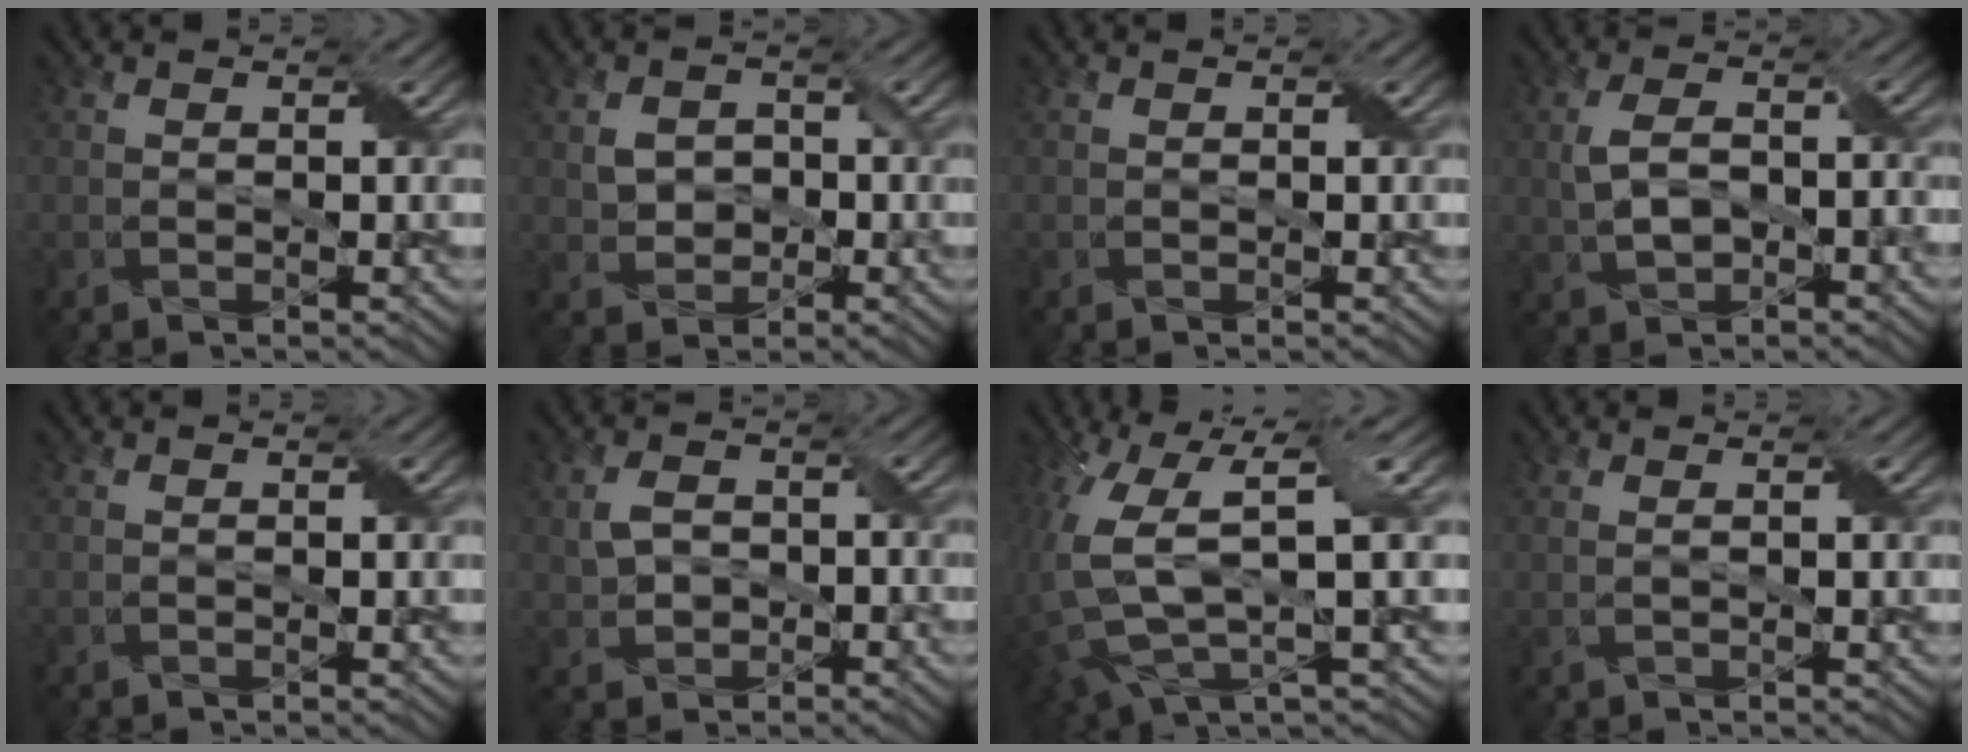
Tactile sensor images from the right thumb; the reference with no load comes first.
{"total": 2.7, "force": [0.0, 2.4, 1.2], "torque": [-0.029, -0.001, 0.001]}
{"total": 0.0}
{"total": 4.9, "force": [-0.6, 2.7, 4.0], "torque": [-0.088, 0.002, -0.008]}
{"total": 0.0}
{"total": 3.0, "force": [-0.2, 2.4, 1.8], "torque": [-0.039, 0.003, -0.004]}
{"total": 11.4, "force": [-0.4, 4.5, 10.4], "torque": [-0.253, -0.023, 0.002]}
{"total": 0.9, "force": [0.4, 0.3, 0.8], "torque": [-0.016, 0.005, 0.001]}